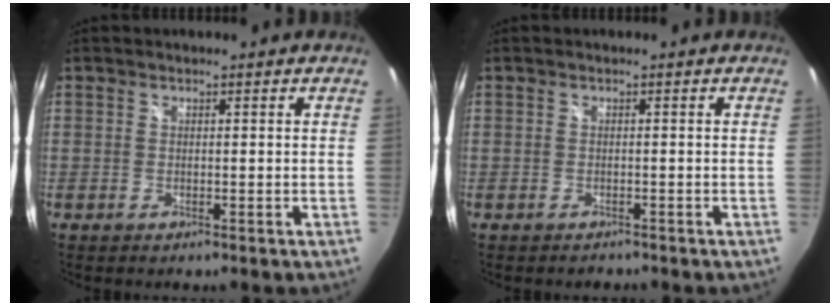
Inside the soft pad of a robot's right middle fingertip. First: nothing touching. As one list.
[{"total": 1.1, "force": [-1.0, 0.5, 0.0], "torque": [-0.004, -0.001, -0.015]}]